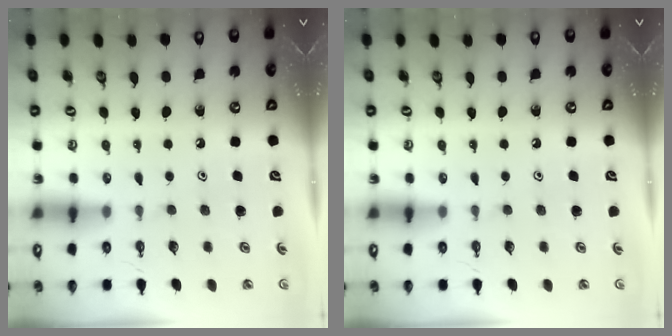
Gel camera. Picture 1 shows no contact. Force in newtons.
{"total": 0.0}